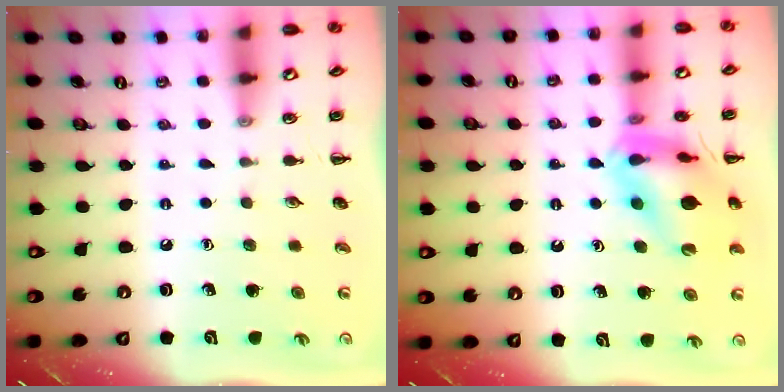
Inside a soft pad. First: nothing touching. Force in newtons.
{"total": 15.7, "press": 15.5, "slide": 2.3}